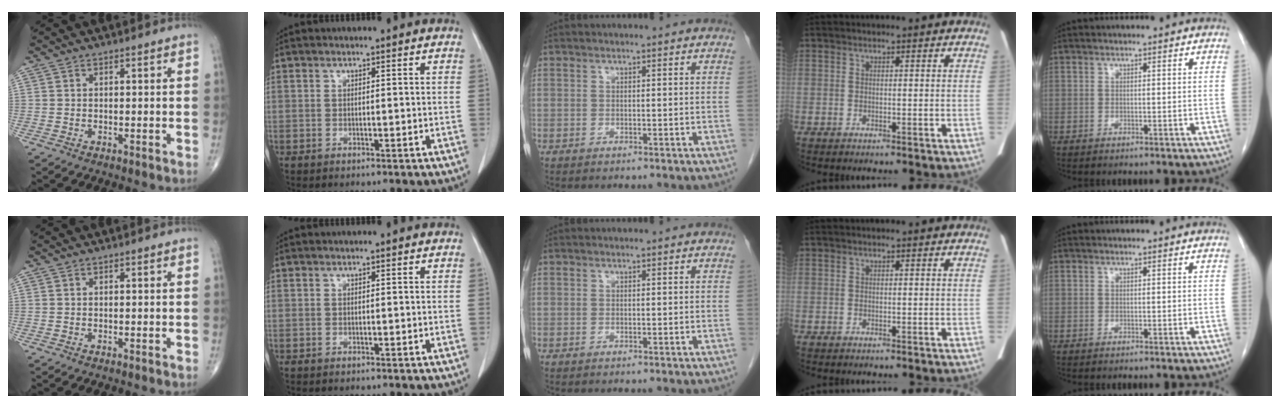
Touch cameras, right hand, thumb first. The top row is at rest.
{}